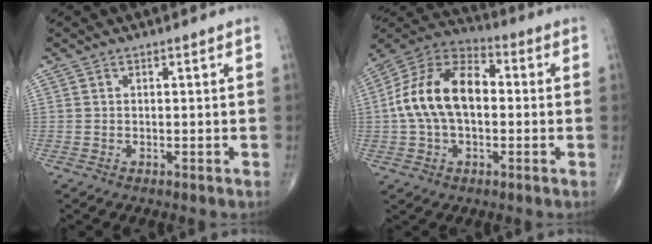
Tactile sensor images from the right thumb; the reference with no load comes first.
{"total": 16.2, "force": [0.4, 9.8, 12.8], "torque": [-0.236, 0.039, -0.003]}